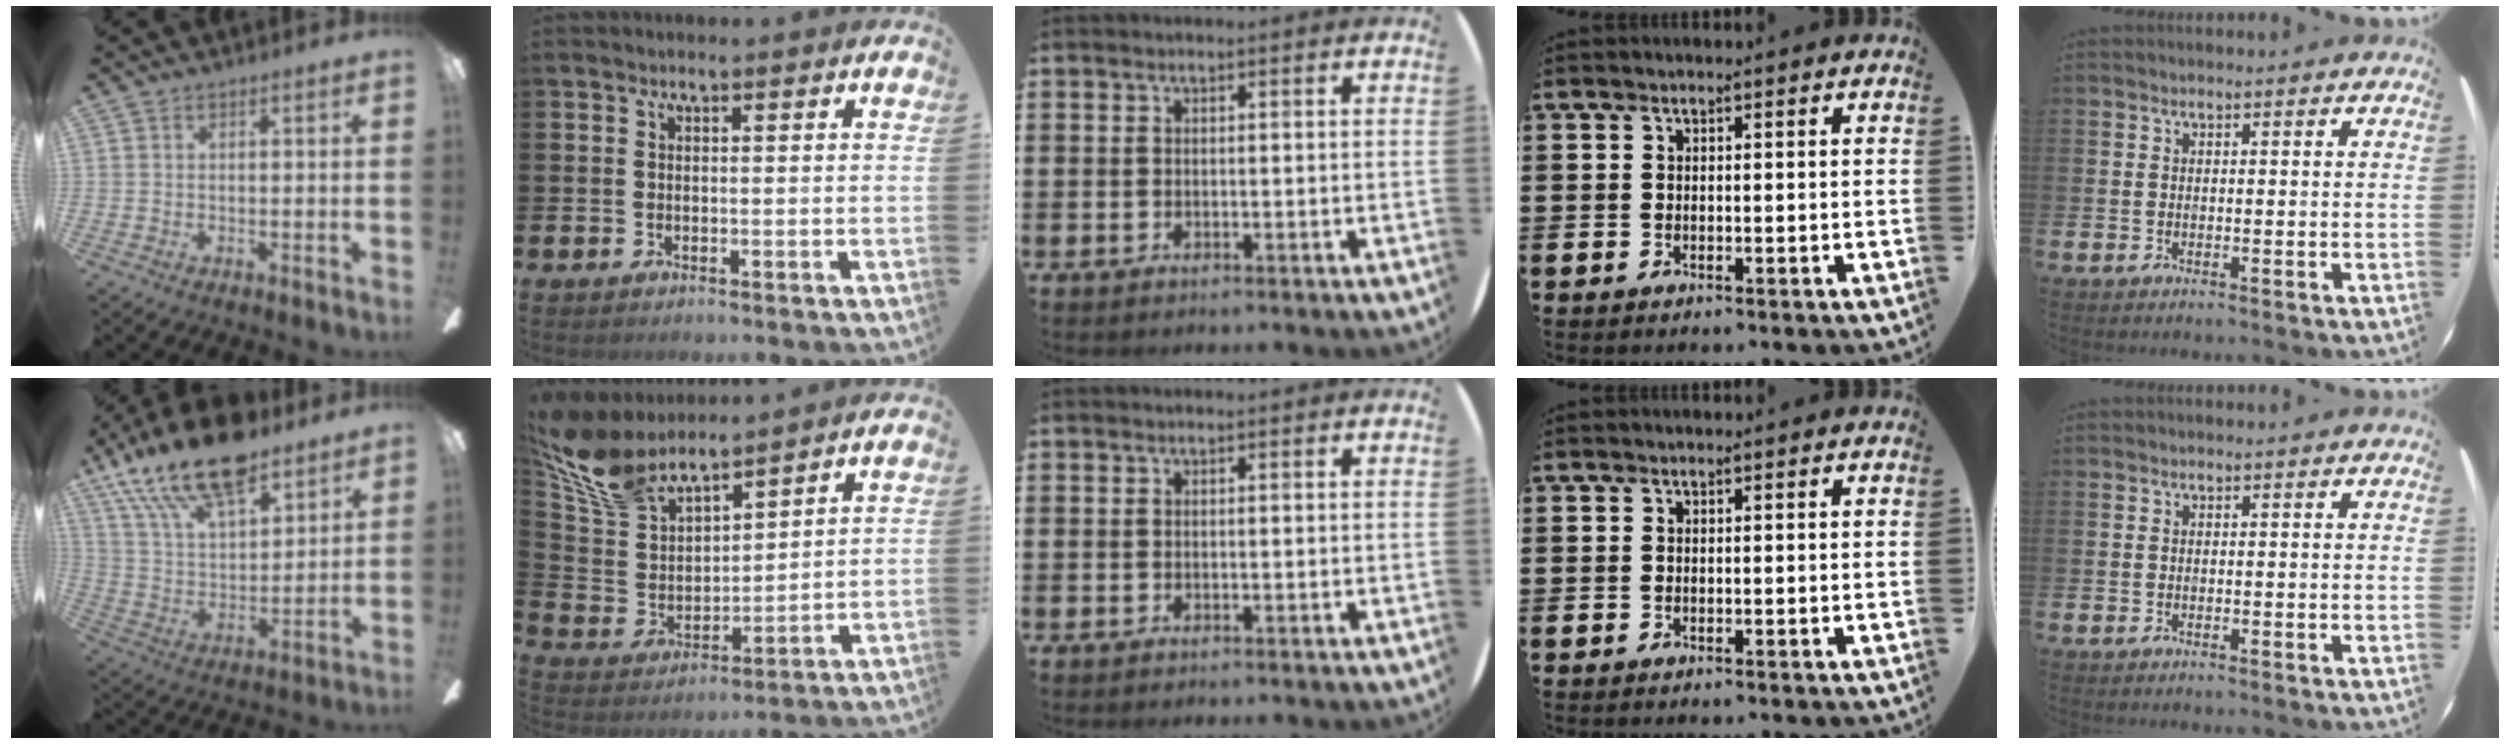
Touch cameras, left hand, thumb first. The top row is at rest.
{"thumb": {"total": 20.1, "force": [14.0, 7.8, 12.1], "torque": [-0.229, -0.075, 0.244]}, "index": {"total": 9.5, "force": [8.3, 3.5, 3.1], "torque": [-0.109, -0.043, 0.153]}}